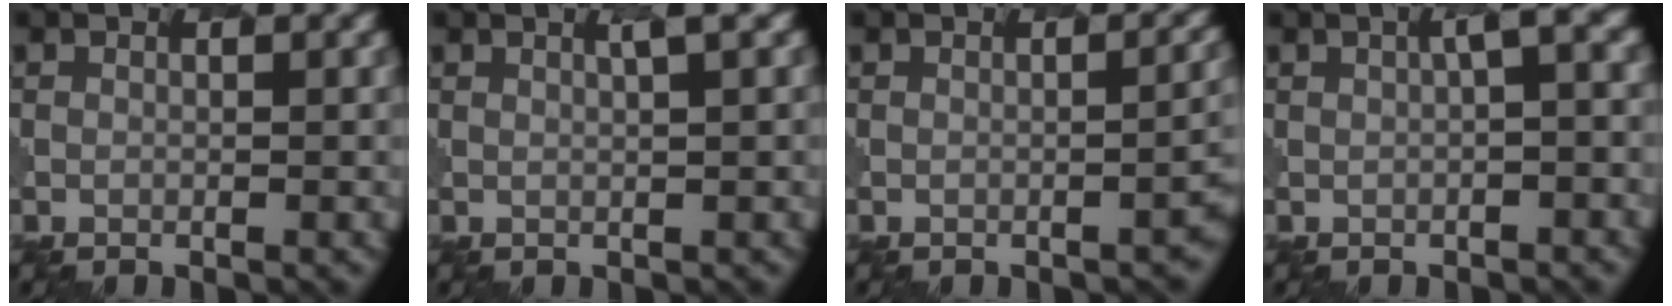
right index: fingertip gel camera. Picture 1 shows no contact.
{"total": 1.8, "force": [0.7, 0.4, 1.6], "torque": [-0.018, 0.006, 0.009]}
{"total": 3.1, "force": [-1.7, 1.1, 2.4], "torque": [-0.018, 0.004, -0.021]}
{"total": 2.5, "force": [0.3, 0.5, 2.5], "torque": [-0.029, 0.011, 0.001]}